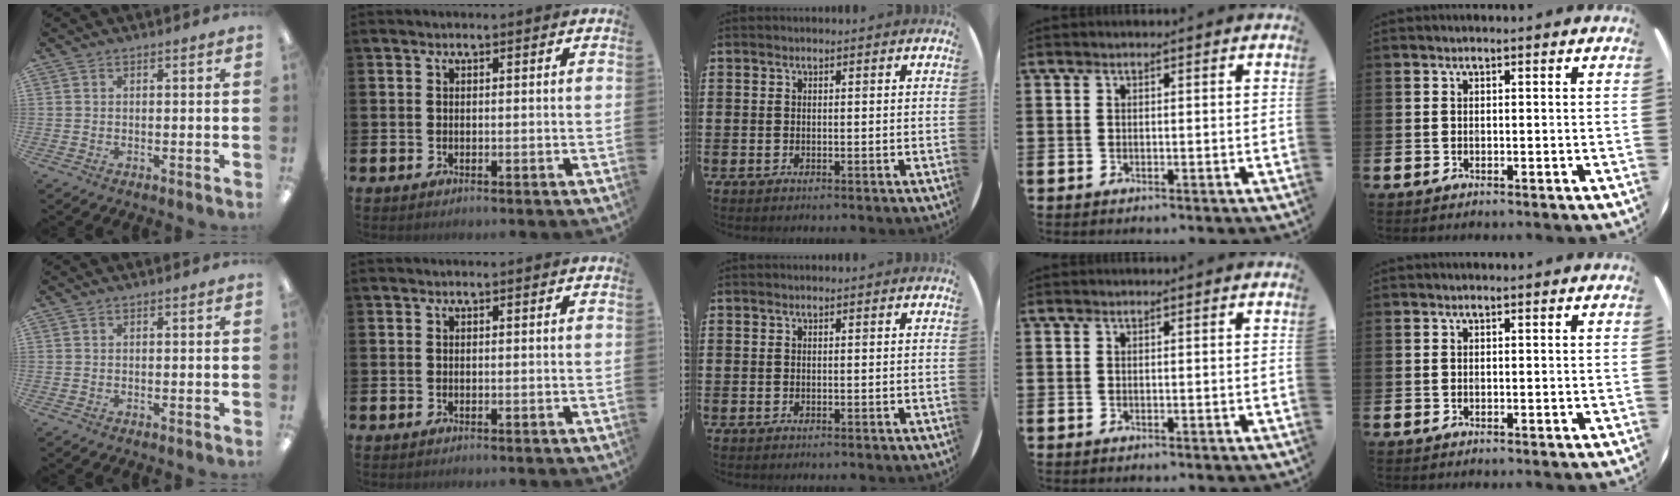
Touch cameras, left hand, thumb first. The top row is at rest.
{}